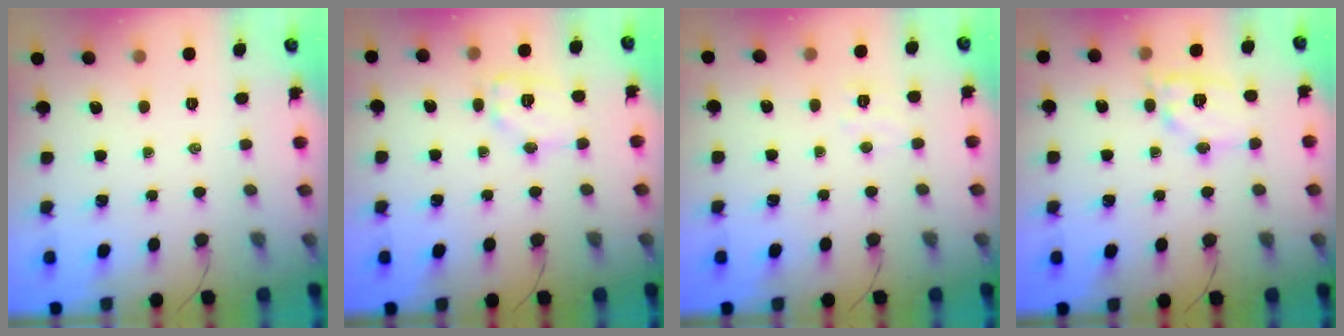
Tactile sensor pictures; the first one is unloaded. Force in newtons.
{"total": 10.1, "press": 10.1, "slide": 0.4}
{"total": 3.9, "press": 3.8, "slide": 0.9}
{"total": 10.8, "press": 10.8, "slide": 0.8}